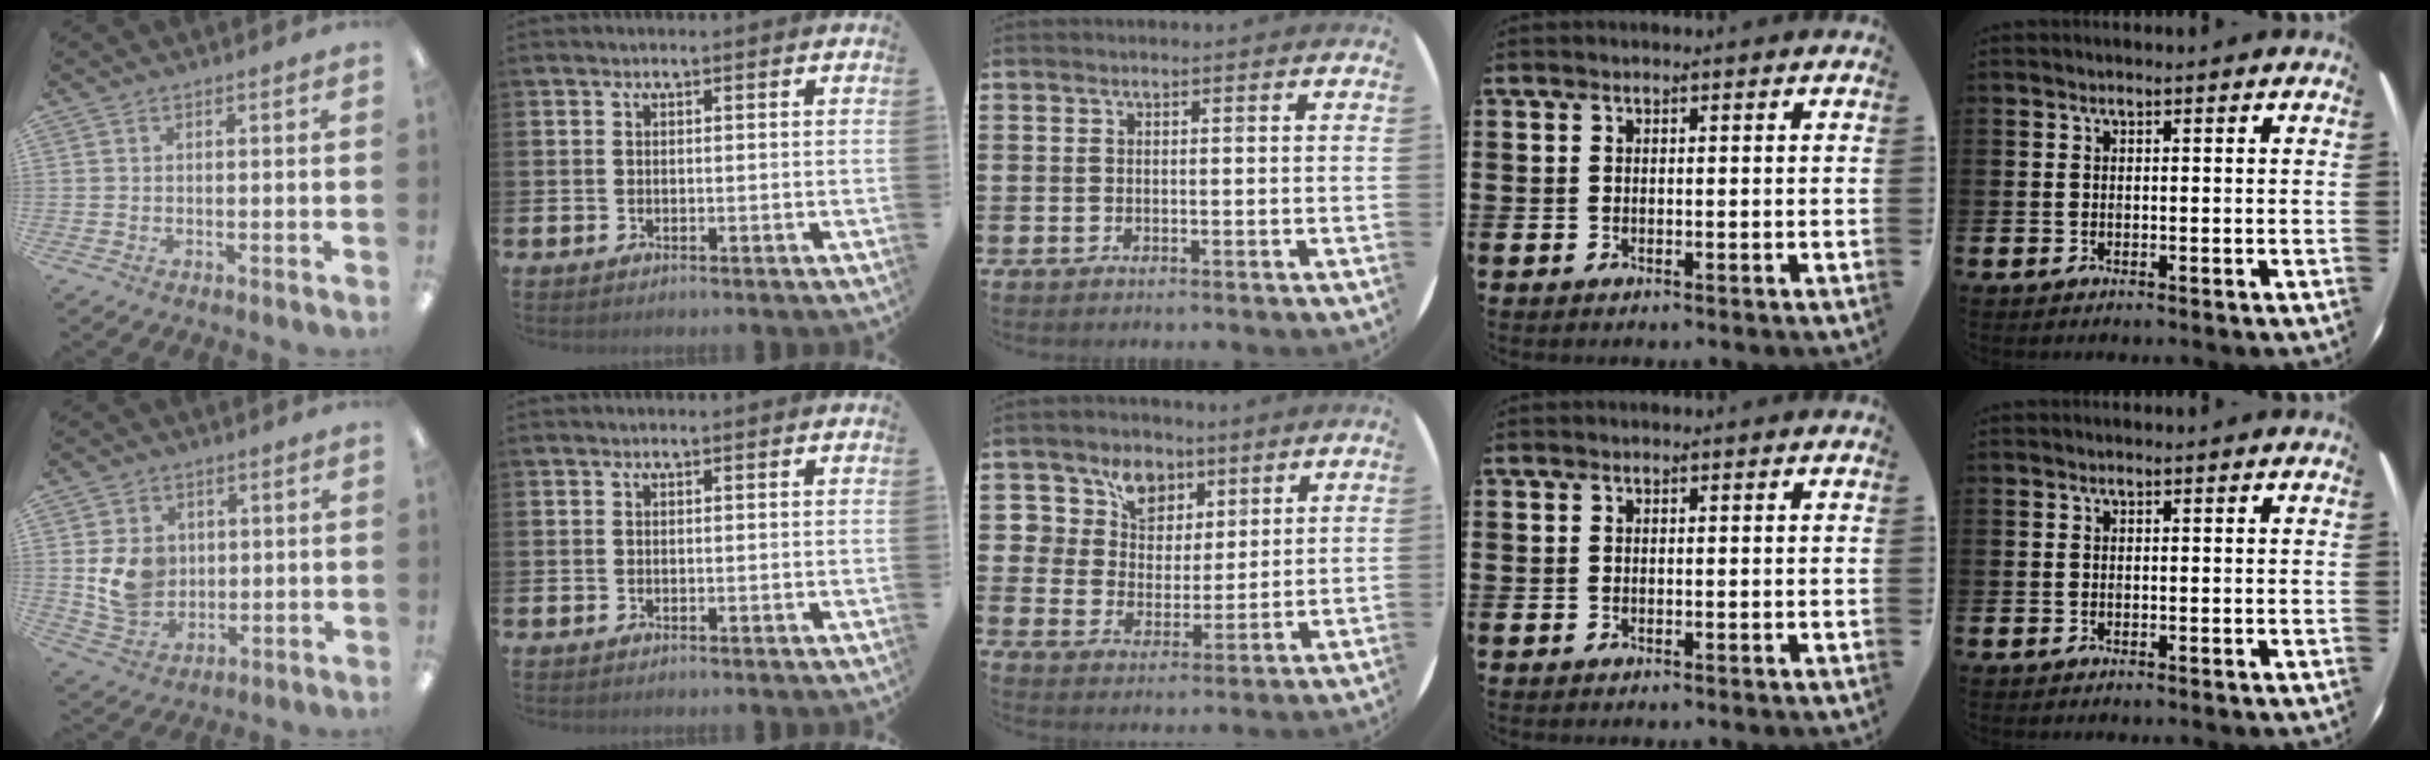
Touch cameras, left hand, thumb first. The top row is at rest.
{"thumb": {"total": 9.3, "force": [1.6, 7.9, 4.6], "torque": [-0.081, 0.003, 0.035]}, "middle": {"total": 7.6, "force": [5.0, 5.6, 1.4], "torque": [-0.043, -0.007, 0.089]}}